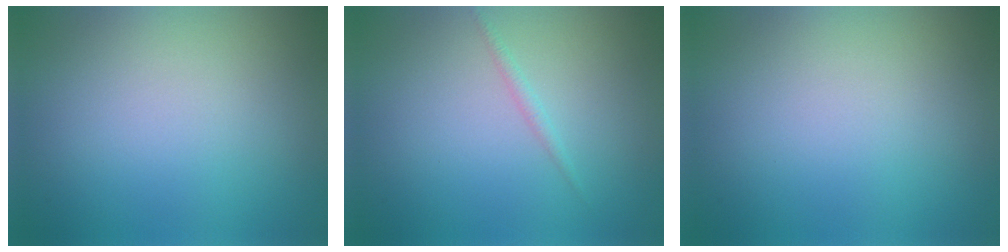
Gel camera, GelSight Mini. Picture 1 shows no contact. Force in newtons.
{"total": 0.8, "press": 0.8, "slide": 0.1}
{"total": 0.0}